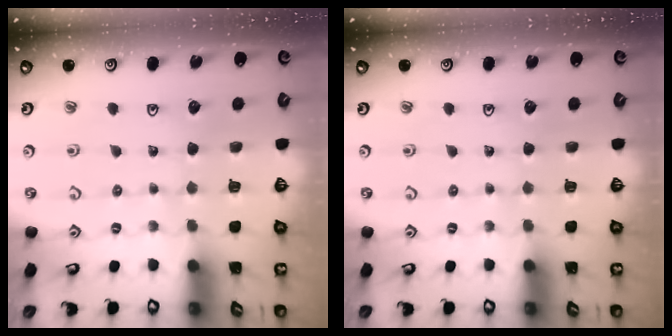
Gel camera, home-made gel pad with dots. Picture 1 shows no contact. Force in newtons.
{"total": 0.0}